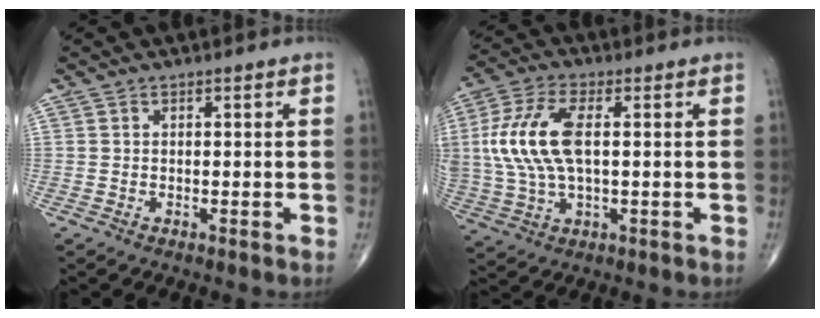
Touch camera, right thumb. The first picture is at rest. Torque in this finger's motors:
{"motor_torque": [0.47, 0.46, 1.85, 0.27, 0.40]}